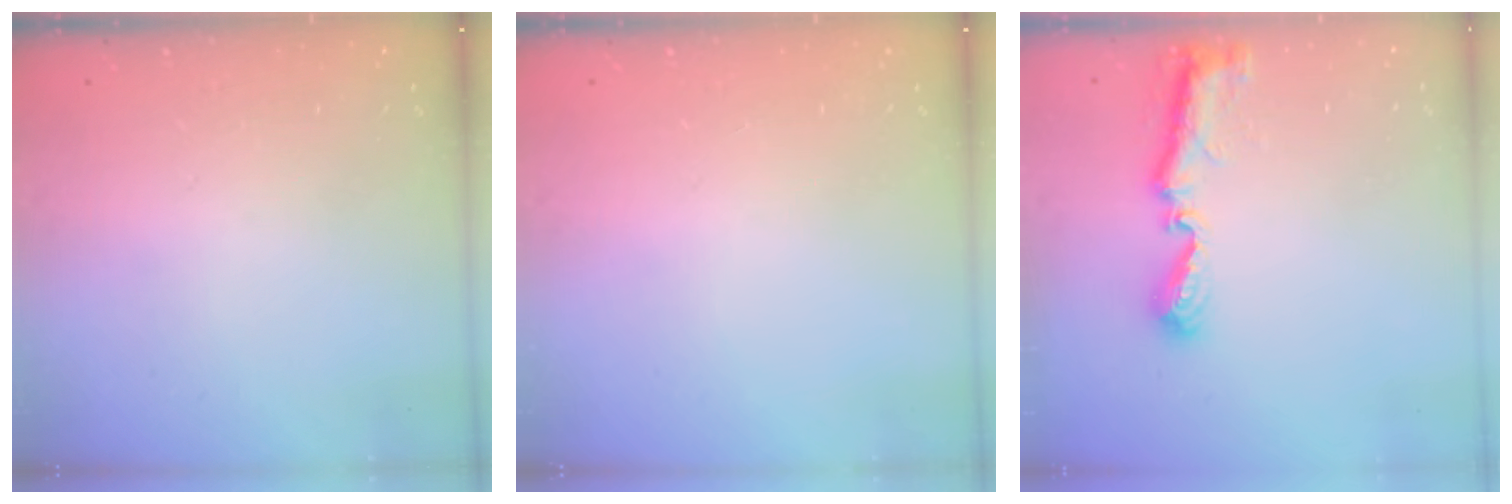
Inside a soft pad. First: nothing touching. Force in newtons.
{"total": 0.0}
{"total": 8.8, "press": 8.8, "slide": 0.7}